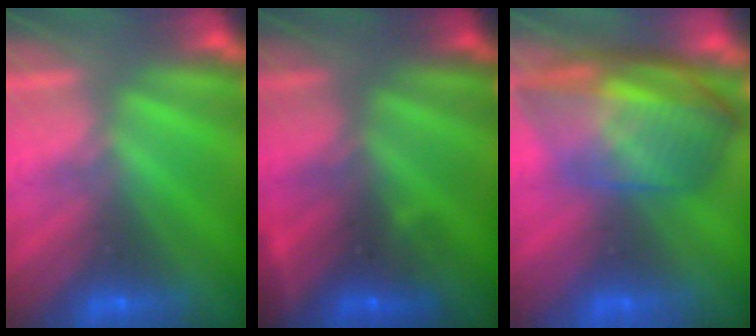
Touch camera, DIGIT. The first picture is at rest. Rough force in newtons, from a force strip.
{"total": 2.7}
{"total": 7.3}